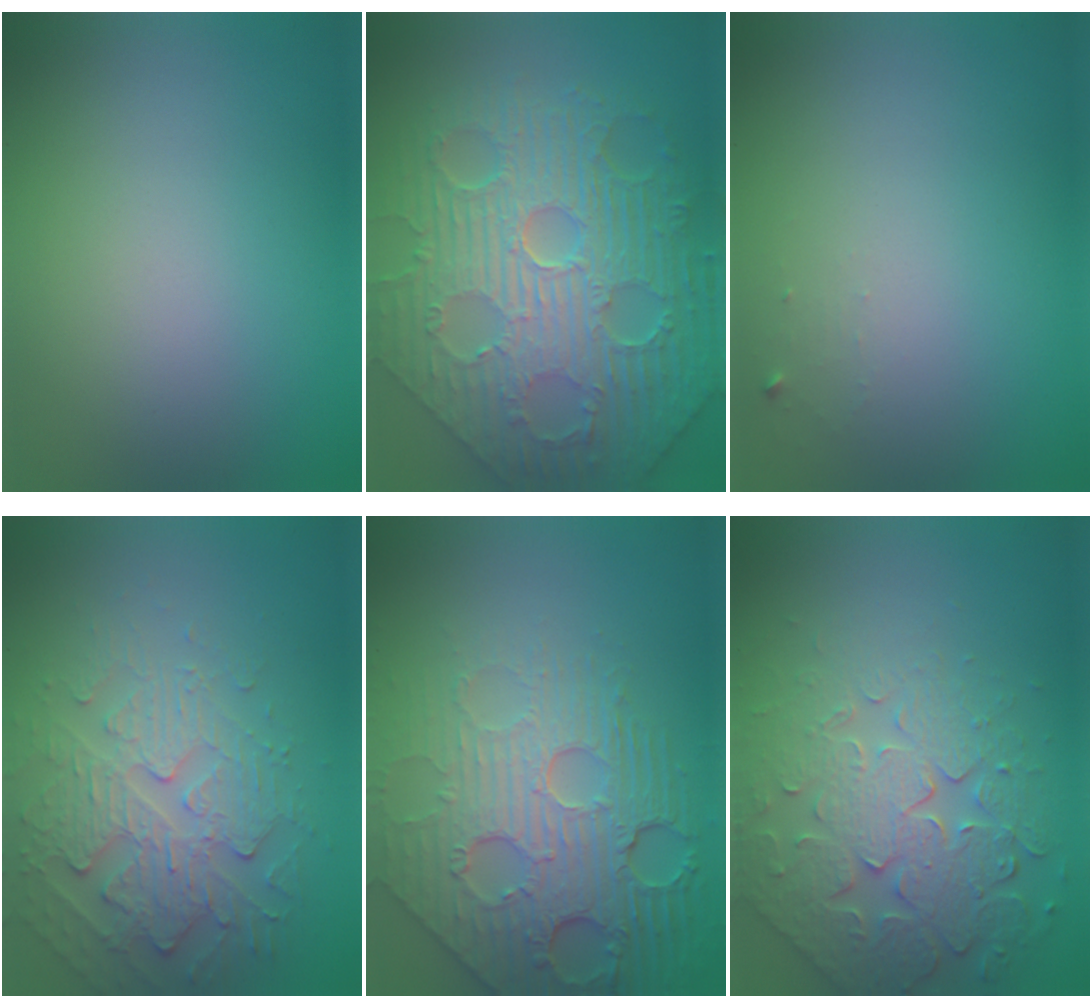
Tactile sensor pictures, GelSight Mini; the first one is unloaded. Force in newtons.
{"total": 12.2, "press": 8.0, "slide": 9.1}
{"total": 0.6, "press": 0.6, "slide": 0.1}
{"total": 4.7, "press": 4.2, "slide": 2.3}
{"total": 8.6, "press": 5.9, "slide": 6.3}
{"total": 7.2, "press": 5.8, "slide": 4.2}